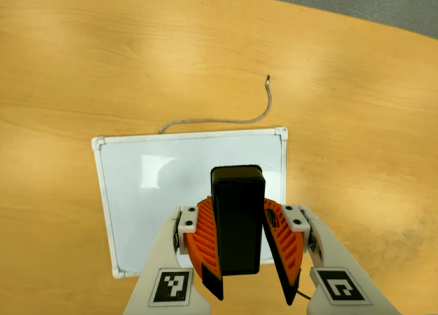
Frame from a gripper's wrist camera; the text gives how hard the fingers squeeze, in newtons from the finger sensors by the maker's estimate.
{"total": 7.0, "left": 8.0, "right": 6.0}